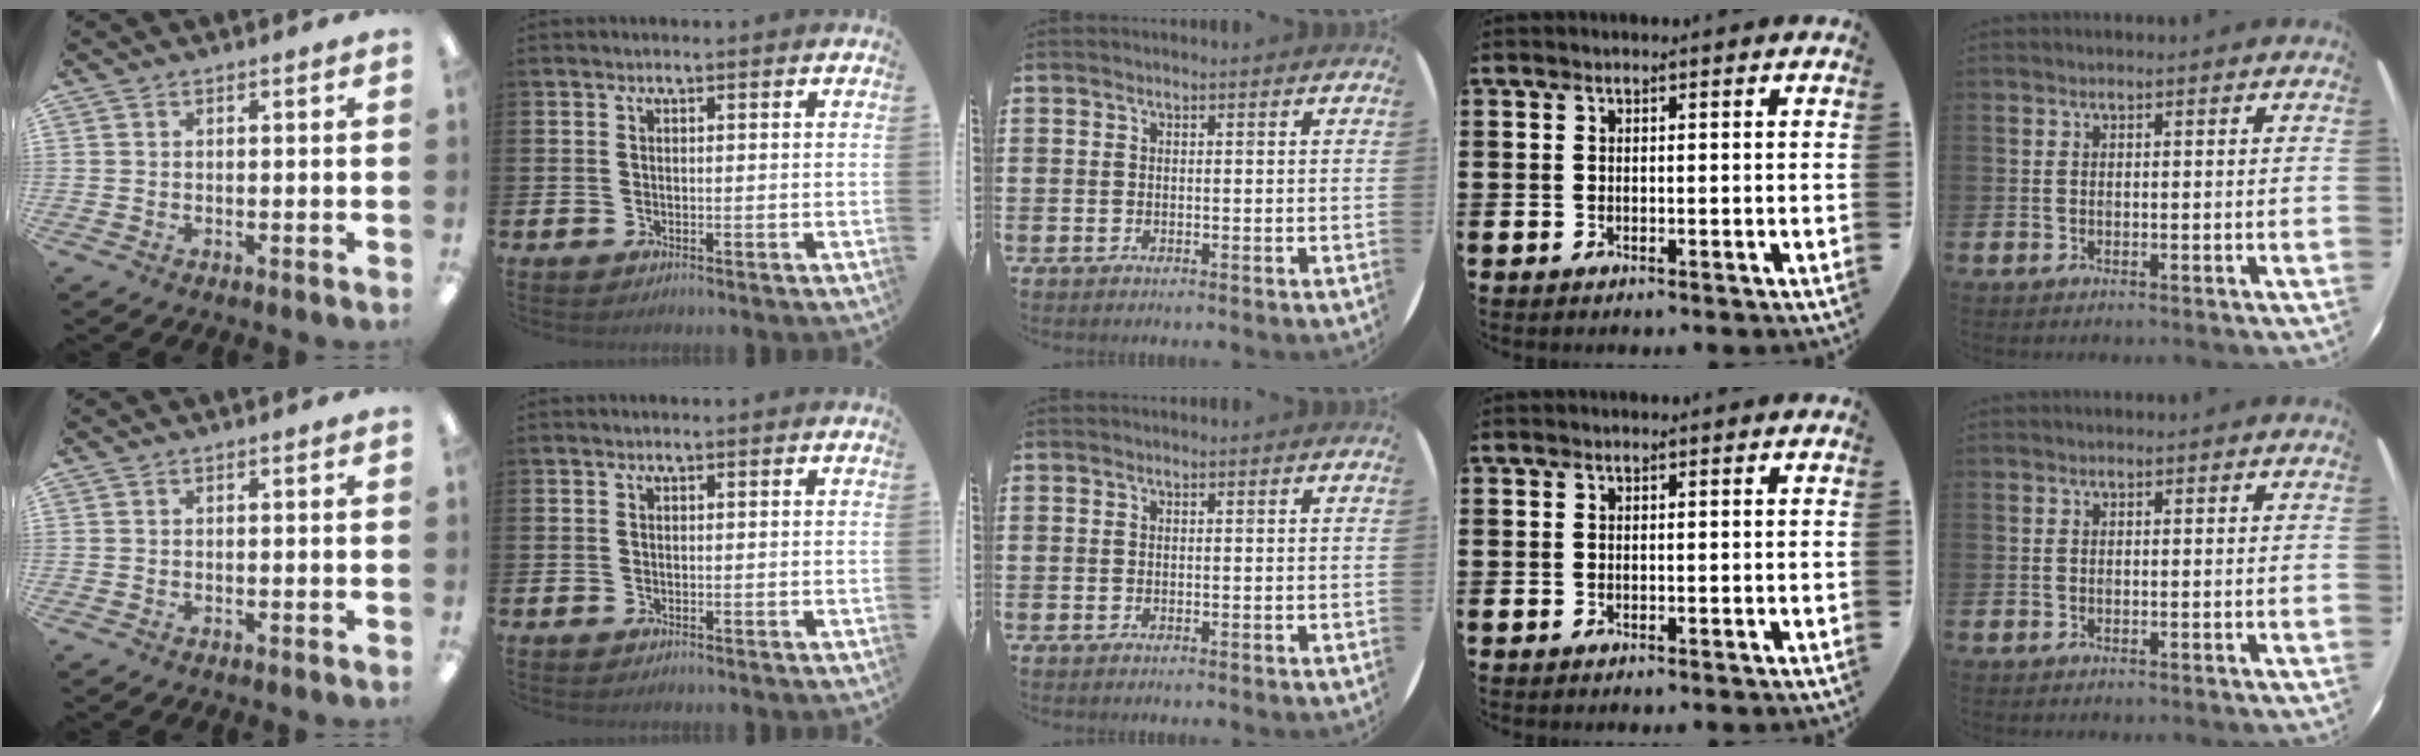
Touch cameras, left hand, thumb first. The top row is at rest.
{}